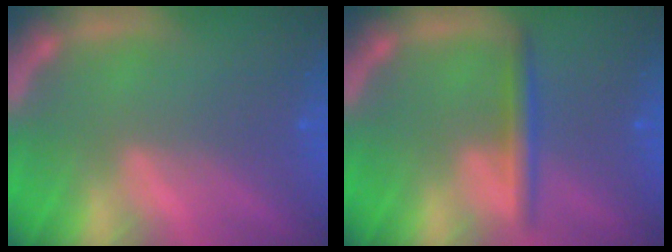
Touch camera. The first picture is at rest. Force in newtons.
{"total": 2.4}